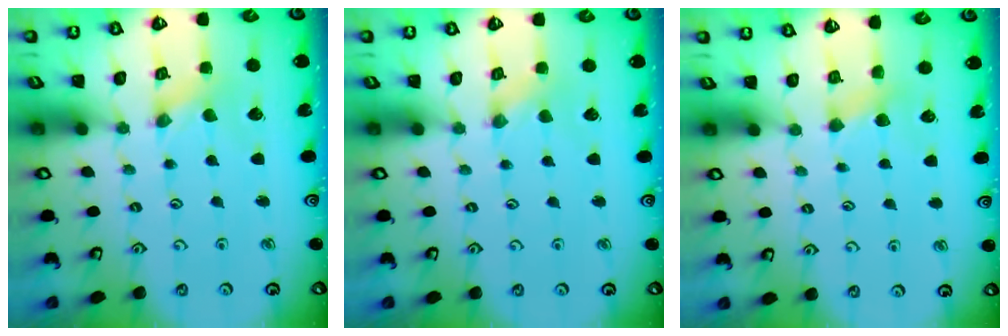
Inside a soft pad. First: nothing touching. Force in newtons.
{"total": 0.0}
{"total": 3.6, "press": 3.6, "slide": 0.5}